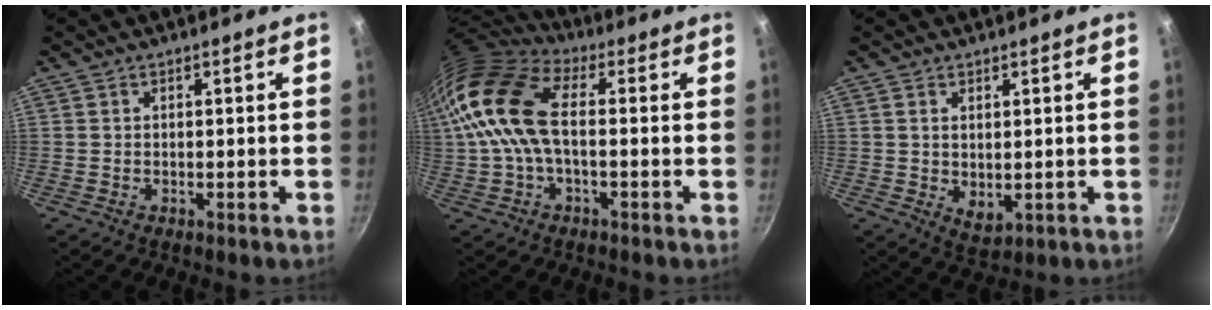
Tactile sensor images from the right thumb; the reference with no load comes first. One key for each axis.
{"total": 15.2, "fx": 1.1, "fy": 8.2, "fz": 12.8, "tx": -0.249, "ty": 0.020, "tz": 0.007}
{"total": 3.9, "fx": 0.6, "fy": 2.3, "fz": 3.1, "tx": -0.048, "ty": -0.012, "tz": 0.016}